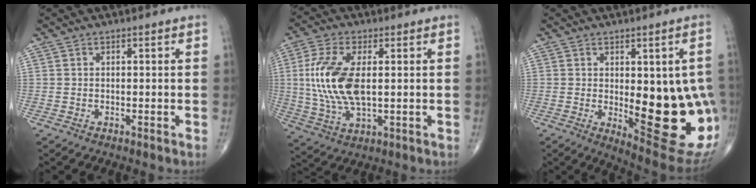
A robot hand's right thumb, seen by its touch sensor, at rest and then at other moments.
{"total": 13.8, "force": [1.2, 6.6, 12.1], "torque": [-0.264, -0.005, 0.029]}
{"total": 19.9, "force": [-1.9, 7.6, 18.3], "torque": [-0.186, -0.020, 0.004]}